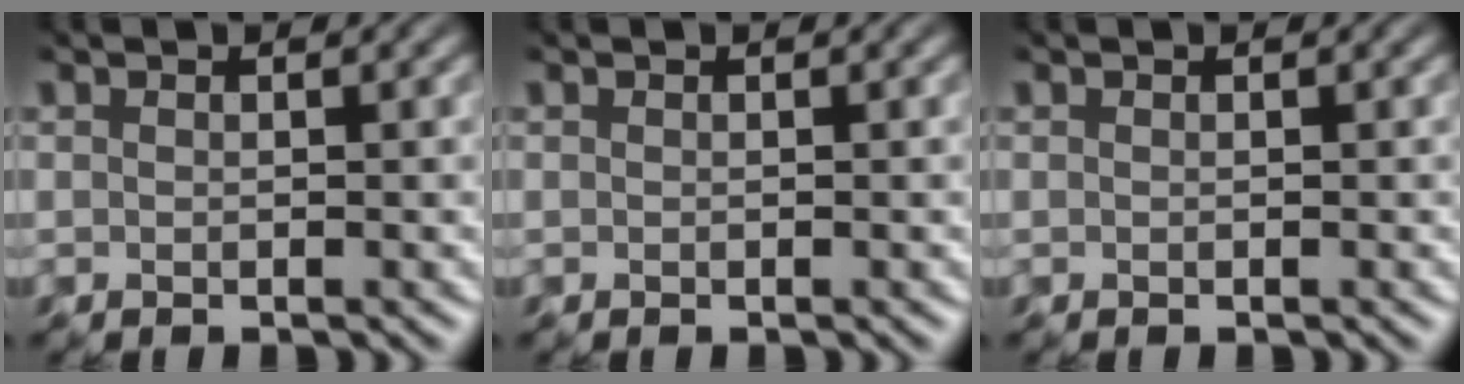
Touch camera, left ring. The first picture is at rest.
{"total": 0.0}
{"total": 0.0}